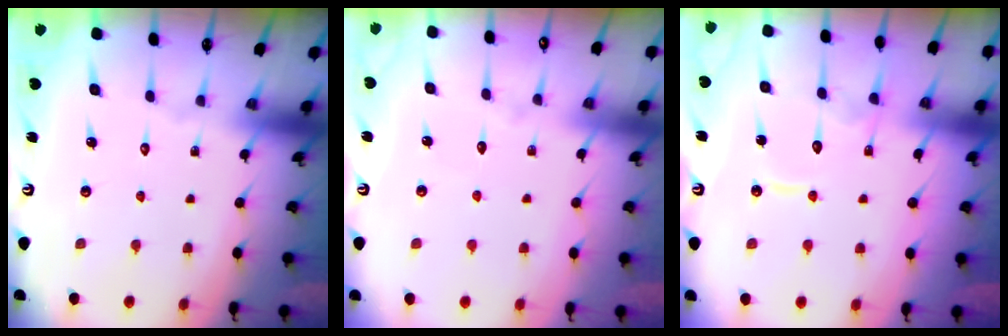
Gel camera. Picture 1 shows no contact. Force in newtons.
{"total": 3.4, "press": 3.4, "slide": 0.4}
{"total": 10.8, "press": 10.7, "slide": 1.1}